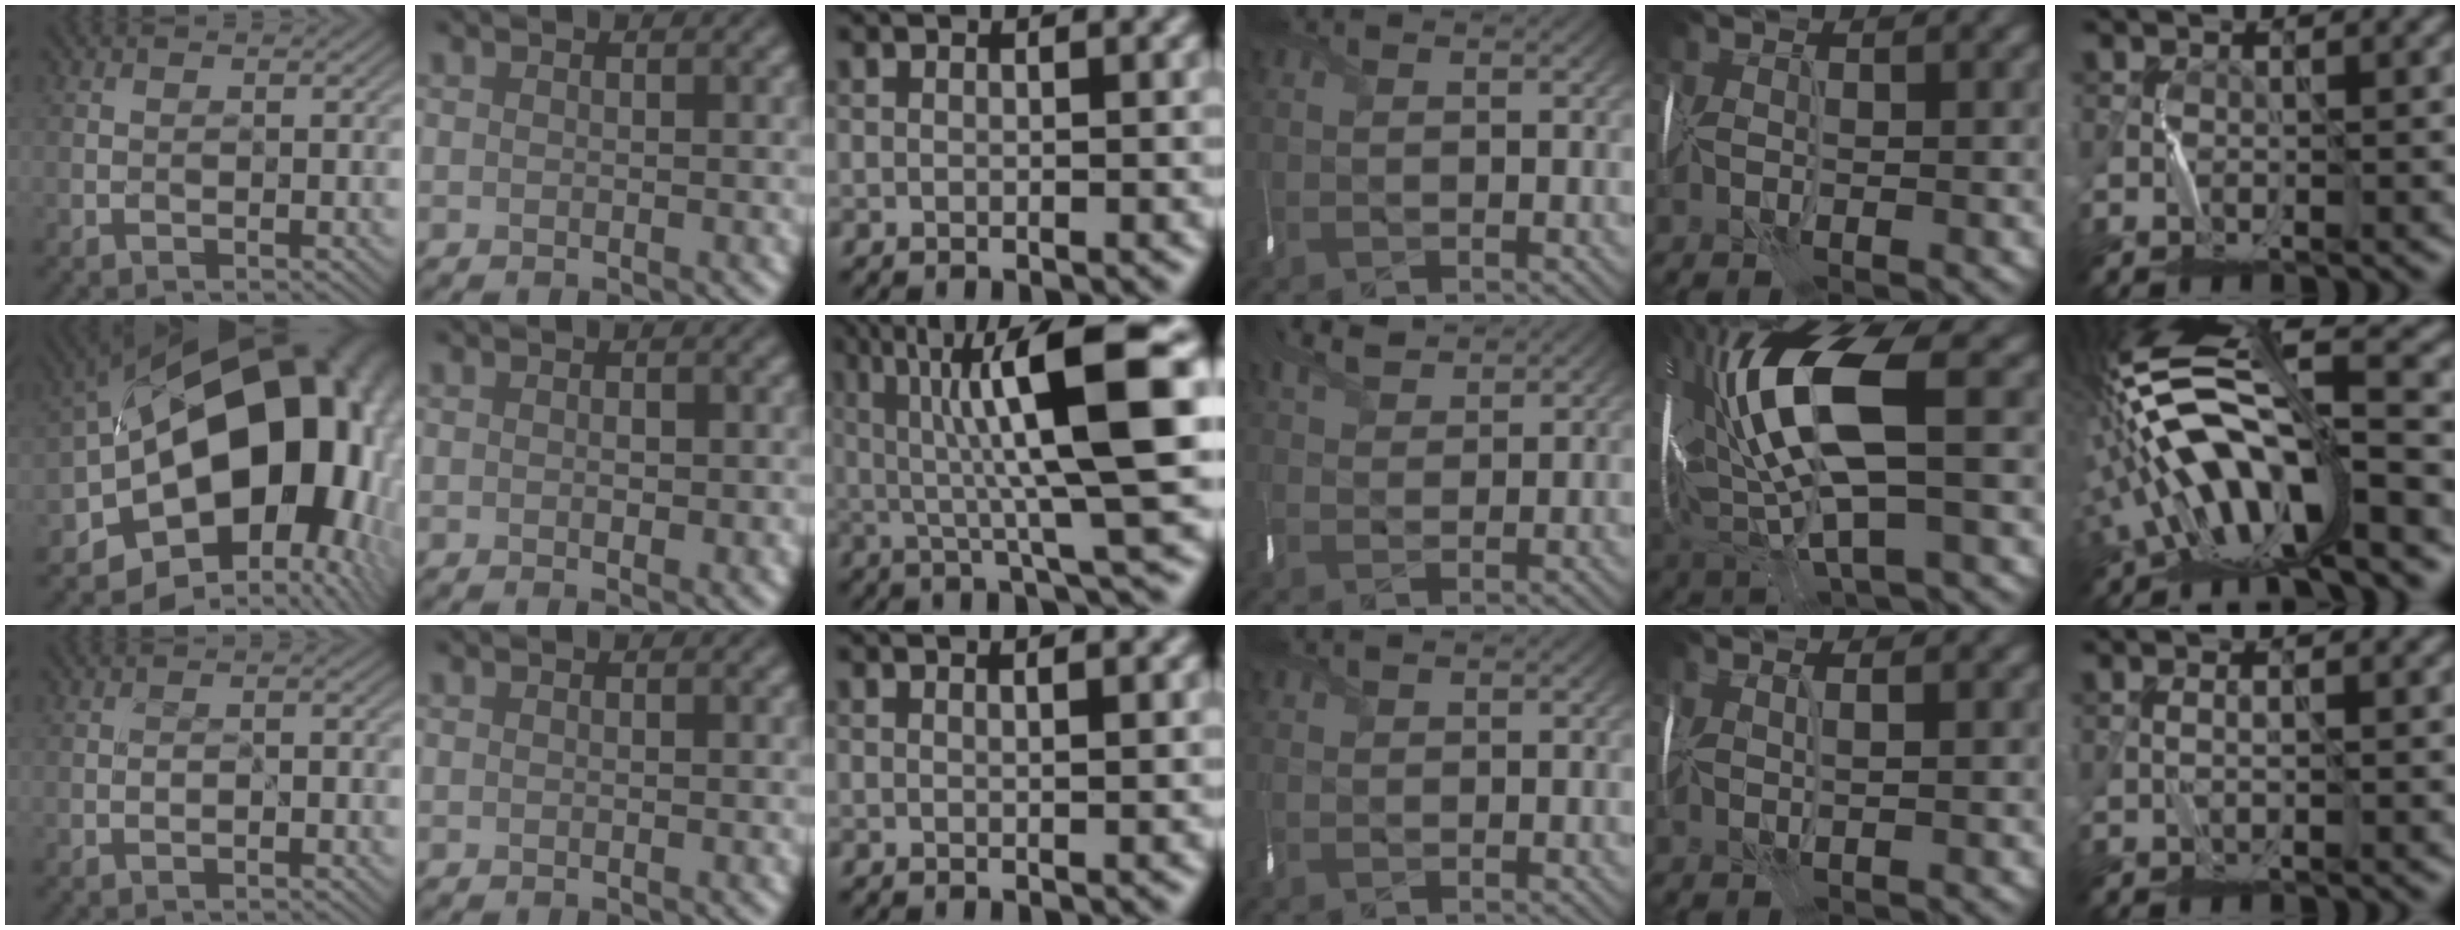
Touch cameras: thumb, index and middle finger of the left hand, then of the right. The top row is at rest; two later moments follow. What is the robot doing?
{"motion": "wrap", "object": "ribbon"}